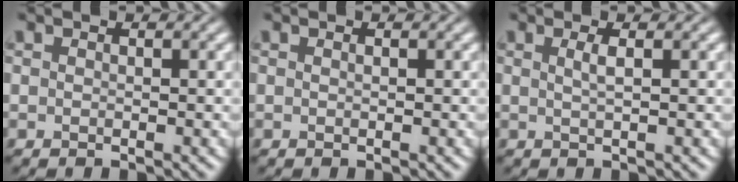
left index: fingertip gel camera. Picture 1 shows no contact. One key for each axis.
{"total": 0.0}
{"total": 1.4, "fx": 0.4, "fy": 0.4, "fz": 1.3, "tx": -0.019, "ty": 0.002, "tz": 0.003}